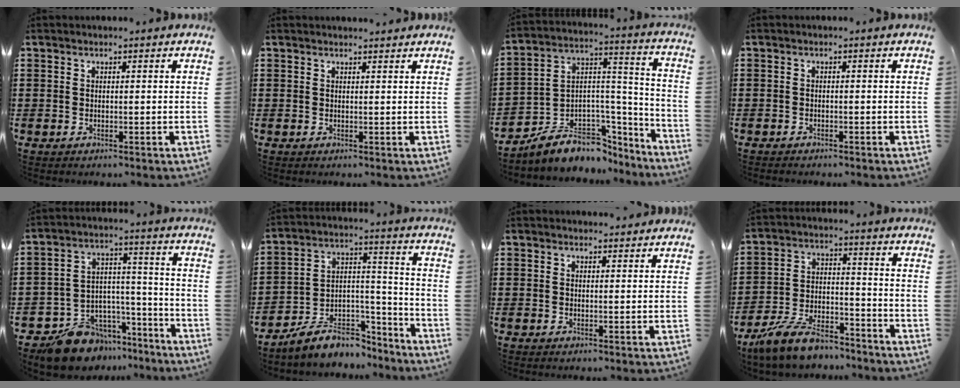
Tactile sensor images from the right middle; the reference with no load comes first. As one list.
[{"total": 0.9, "force": [0.9, -0.1, 0.2], "torque": [-0.005, -0.001, 0.017]}, {"total": 6.6, "force": [-5.4, 3.6, 1.2], "torque": [-0.040, -0.001, -0.103]}, {"total": 0.8, "force": [-0.8, 0.2, 0.1], "torque": [-0.002, 0.000, -0.016]}, {"total": 9.9, "force": [-8.8, 4.5, 1.0], "torque": [-0.020, 0.038, -0.163]}, {"total": 7.5, "force": [-6.6, 3.4, 1.4], "torque": [-0.032, 0.017, -0.125]}, {"total": 1.3, "force": [1.3, 0.1, 0.1], "torque": [0.003, -0.002, 0.022]}, {"total": 9.3, "force": [-8.0, 2.3, 4.1], "torque": [-0.086, 0.018, -0.157]}]